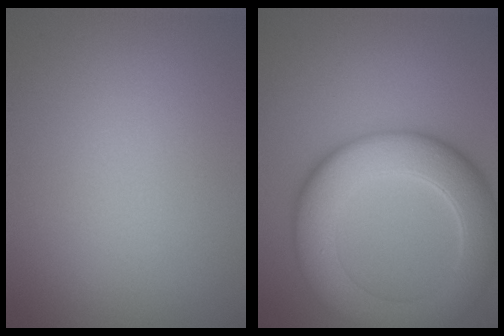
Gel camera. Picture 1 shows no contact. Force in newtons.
{"total": 8.9, "press": 8.9, "slide": 0.6}